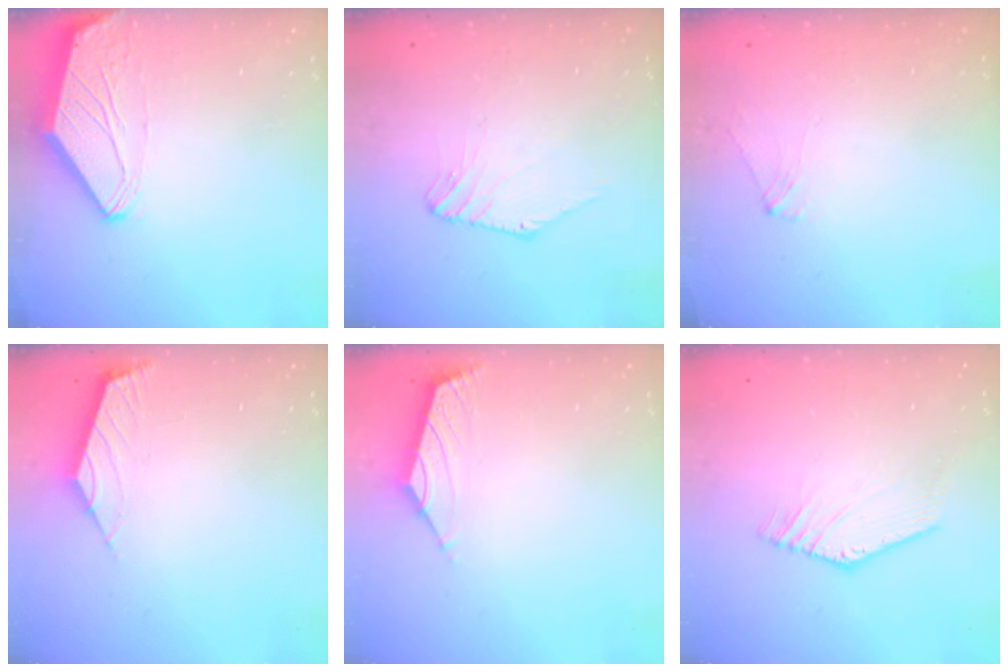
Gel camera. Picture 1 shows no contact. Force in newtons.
{"total": 1.7, "press": 1.7, "slide": 0.4}
{"total": 1.7, "press": 1.6, "slide": 0.5}
{"total": 2.4, "press": 2.4, "slide": 0.4}
{"total": 1.6, "press": 1.5, "slide": 0.7}
{"total": 2.2, "press": 2.2, "slide": 0.4}